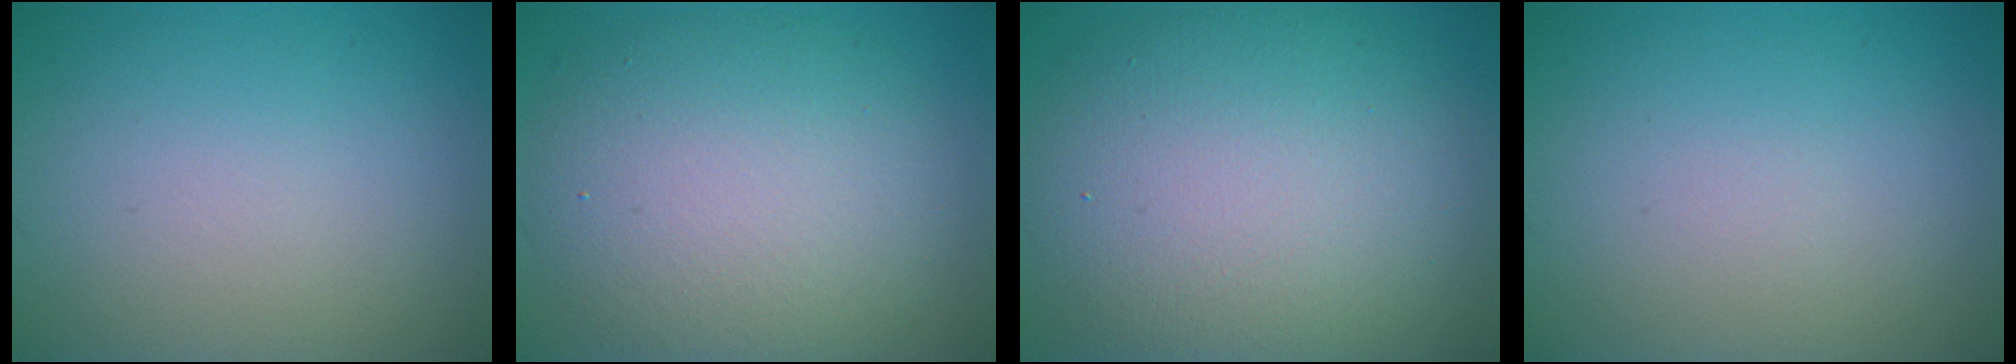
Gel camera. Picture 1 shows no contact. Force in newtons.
{"total": 9.0, "press": 9.0, "slide": 0.9}
{"total": 12.3, "press": 12.3, "slide": 0.9}
{"total": 0.0}